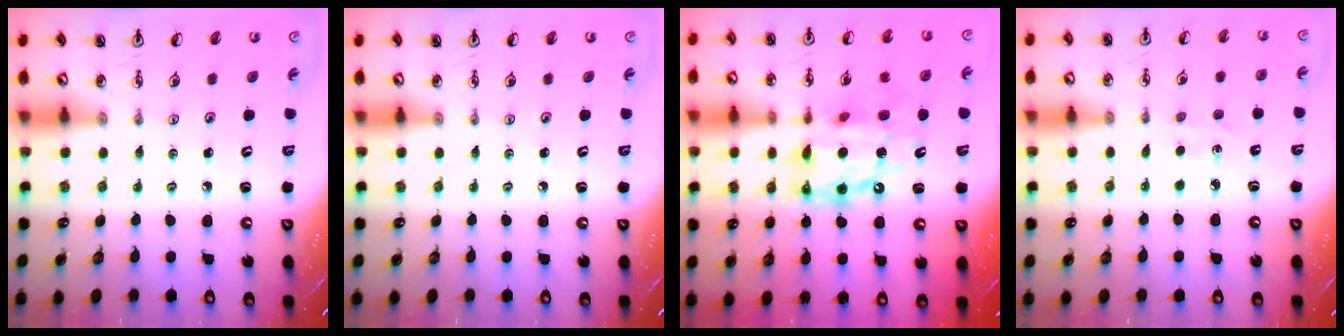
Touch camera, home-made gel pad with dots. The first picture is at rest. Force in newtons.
{"total": 0.0}
{"total": 13.5, "press": 13.4, "slide": 1.5}
{"total": 3.0, "press": 3.0, "slide": 0.3}